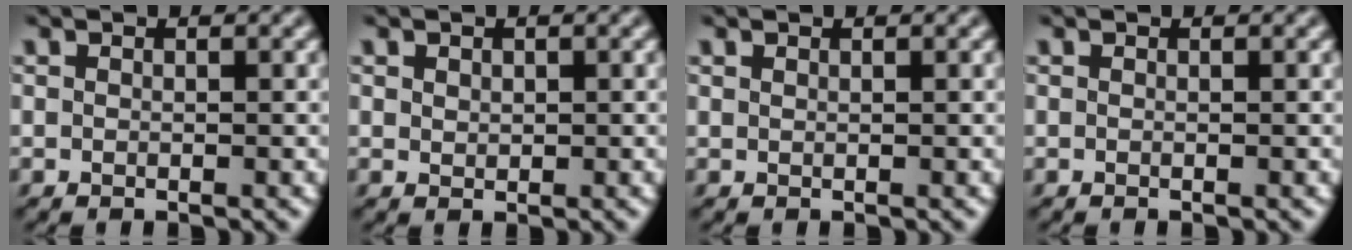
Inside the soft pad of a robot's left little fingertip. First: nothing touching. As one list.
[{"total": 0.7, "force": [0.3, 0.6, 0.4], "torque": [-0.013, 0.001, 0.003]}, {"total": 0.0}, {"total": 0.0}]